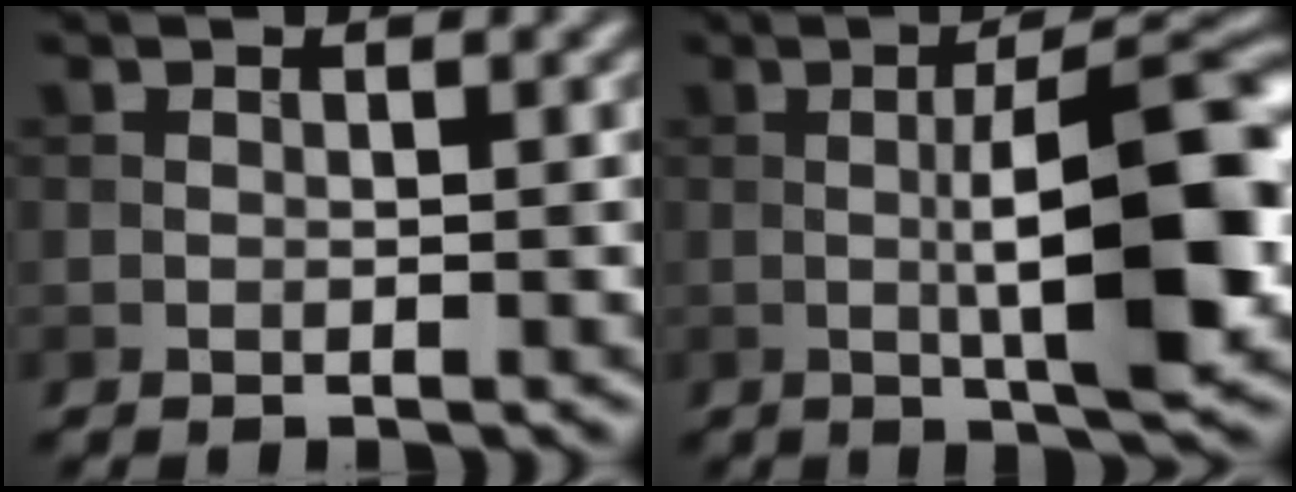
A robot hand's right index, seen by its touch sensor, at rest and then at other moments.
{"total": 10.7, "force": [-0.8, 2.7, 10.3], "torque": [-0.146, 0.002, -0.015]}